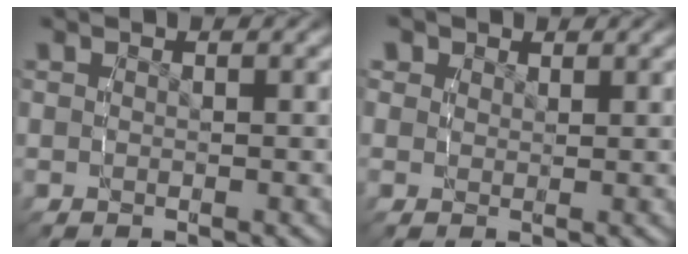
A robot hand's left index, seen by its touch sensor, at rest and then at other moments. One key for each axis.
{"total": 2.0, "fx": 1.2, "fy": 1.5, "fz": 0.6, "tx": -0.012, "ty": -0.007, "tz": 0.028}